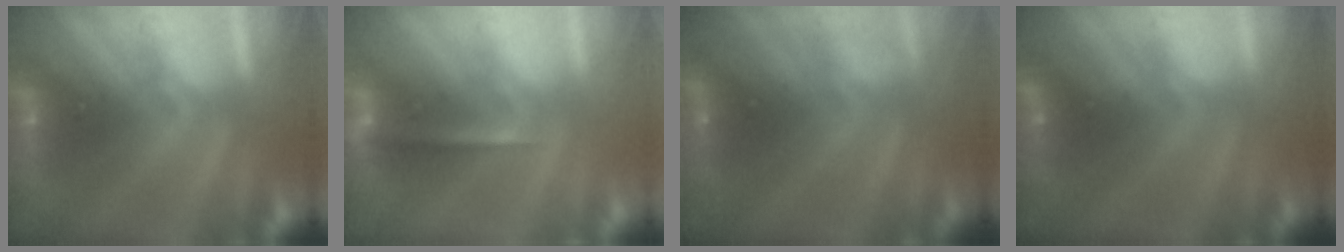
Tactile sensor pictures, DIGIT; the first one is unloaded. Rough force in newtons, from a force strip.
{"total": 1.4}
{"total": 2.5}
{"total": 2.2}